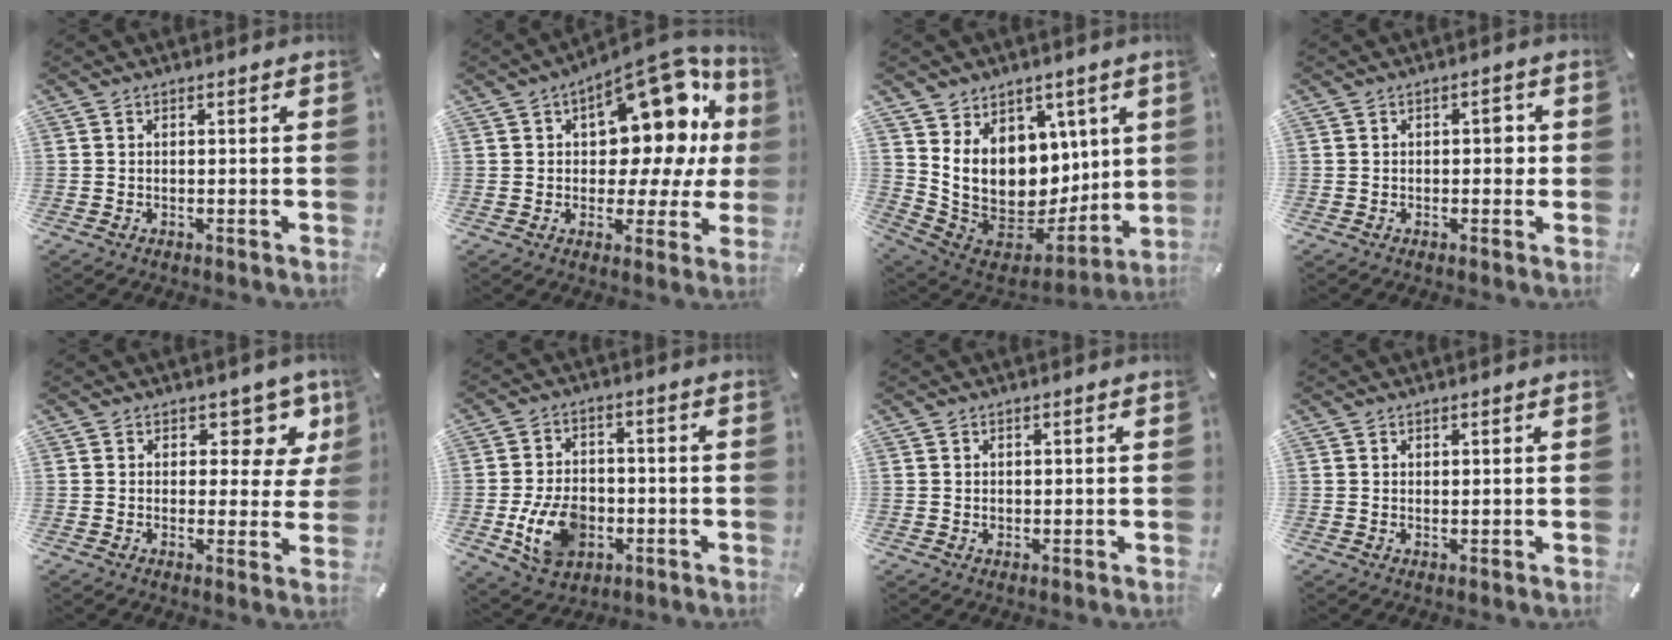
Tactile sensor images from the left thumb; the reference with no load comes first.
{"total": 19.9, "force": [8.6, 11.0, 14.2], "torque": [-0.170, -0.073, 0.140]}
{"total": 15.2, "force": [3.6, 12.9, 7.3], "torque": [-0.155, -0.056, 0.081]}
{"total": 2.7, "force": [0.0, 1.6, 2.2], "torque": [-0.019, 0.000, -0.010]}
{"total": 8.5, "force": [4.9, 5.2, 4.6], "torque": [-0.037, -0.038, 0.081]}
{"total": 11.4, "force": [-3.0, 8.4, 7.1], "torque": [-0.146, 0.006, -0.052]}
{"total": 0.8, "force": [0.4, 0.7, 0.2], "torque": [-0.004, 0.001, 0.008]}
{"total": 0.7, "force": [0.6, 0.2, 0.1], "torque": [-0.004, -0.002, 0.012]}